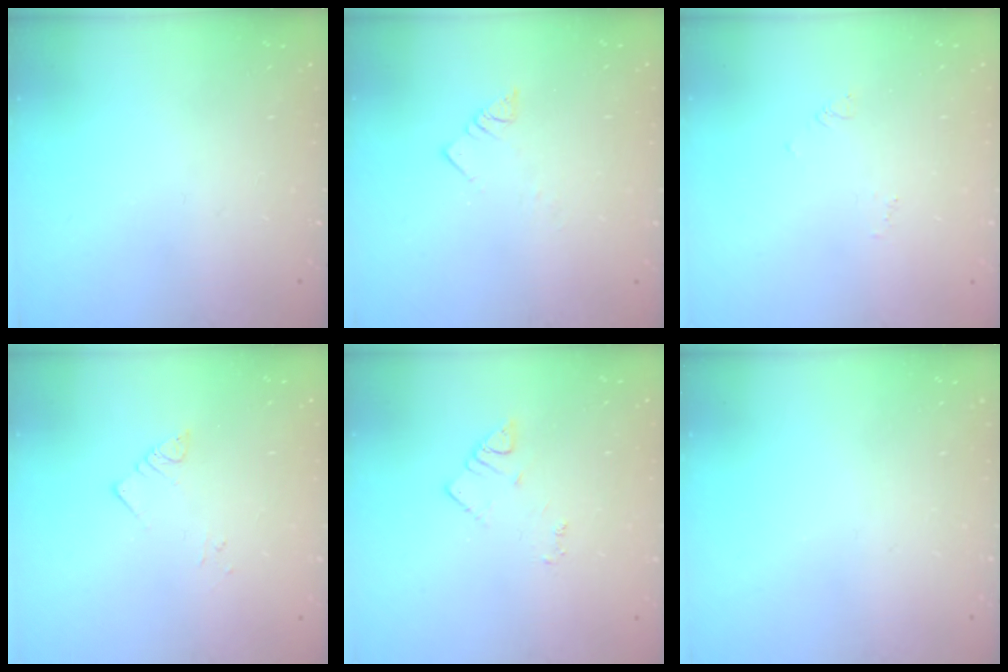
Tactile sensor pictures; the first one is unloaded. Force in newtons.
{"total": 3.4, "press": 3.3, "slide": 0.4}
{"total": 2.7, "press": 2.7, "slide": 0.2}
{"total": 2.8, "press": 2.8, "slide": 0.2}
{"total": 2.9, "press": 2.9, "slide": 0.3}
{"total": 0.0}